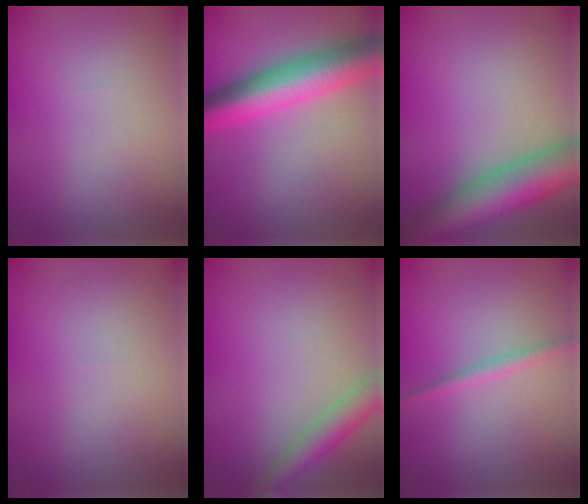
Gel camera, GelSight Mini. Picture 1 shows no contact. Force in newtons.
{"total": 7.6, "press": 7.6, "slide": 0.2}
{"total": 8.9, "press": 8.9, "slide": 0.4}
{"total": 0.0}
{"total": 3.5, "press": 3.5, "slide": 0.2}
{"total": 1.2, "press": 1.2, "slide": 0.1}